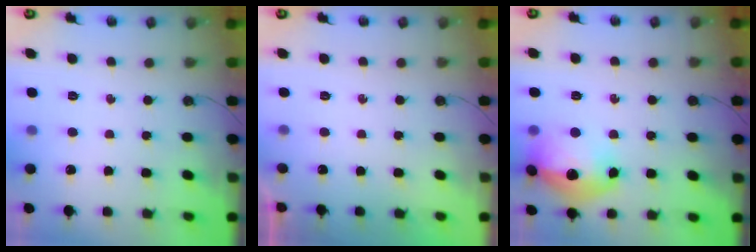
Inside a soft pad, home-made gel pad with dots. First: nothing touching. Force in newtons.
{"total": 0.0}
{"total": 18.8, "press": 18.8, "slide": 1.1}